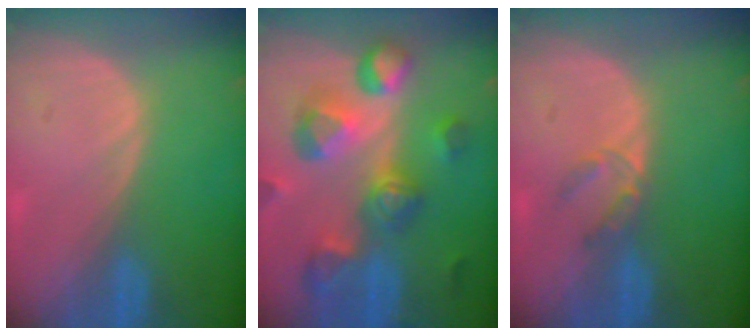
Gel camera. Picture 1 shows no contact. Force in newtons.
{"total": 11.2, "press": 10.0, "slide": 5.0}
{"total": 2.7, "press": 2.5, "slide": 1.0}